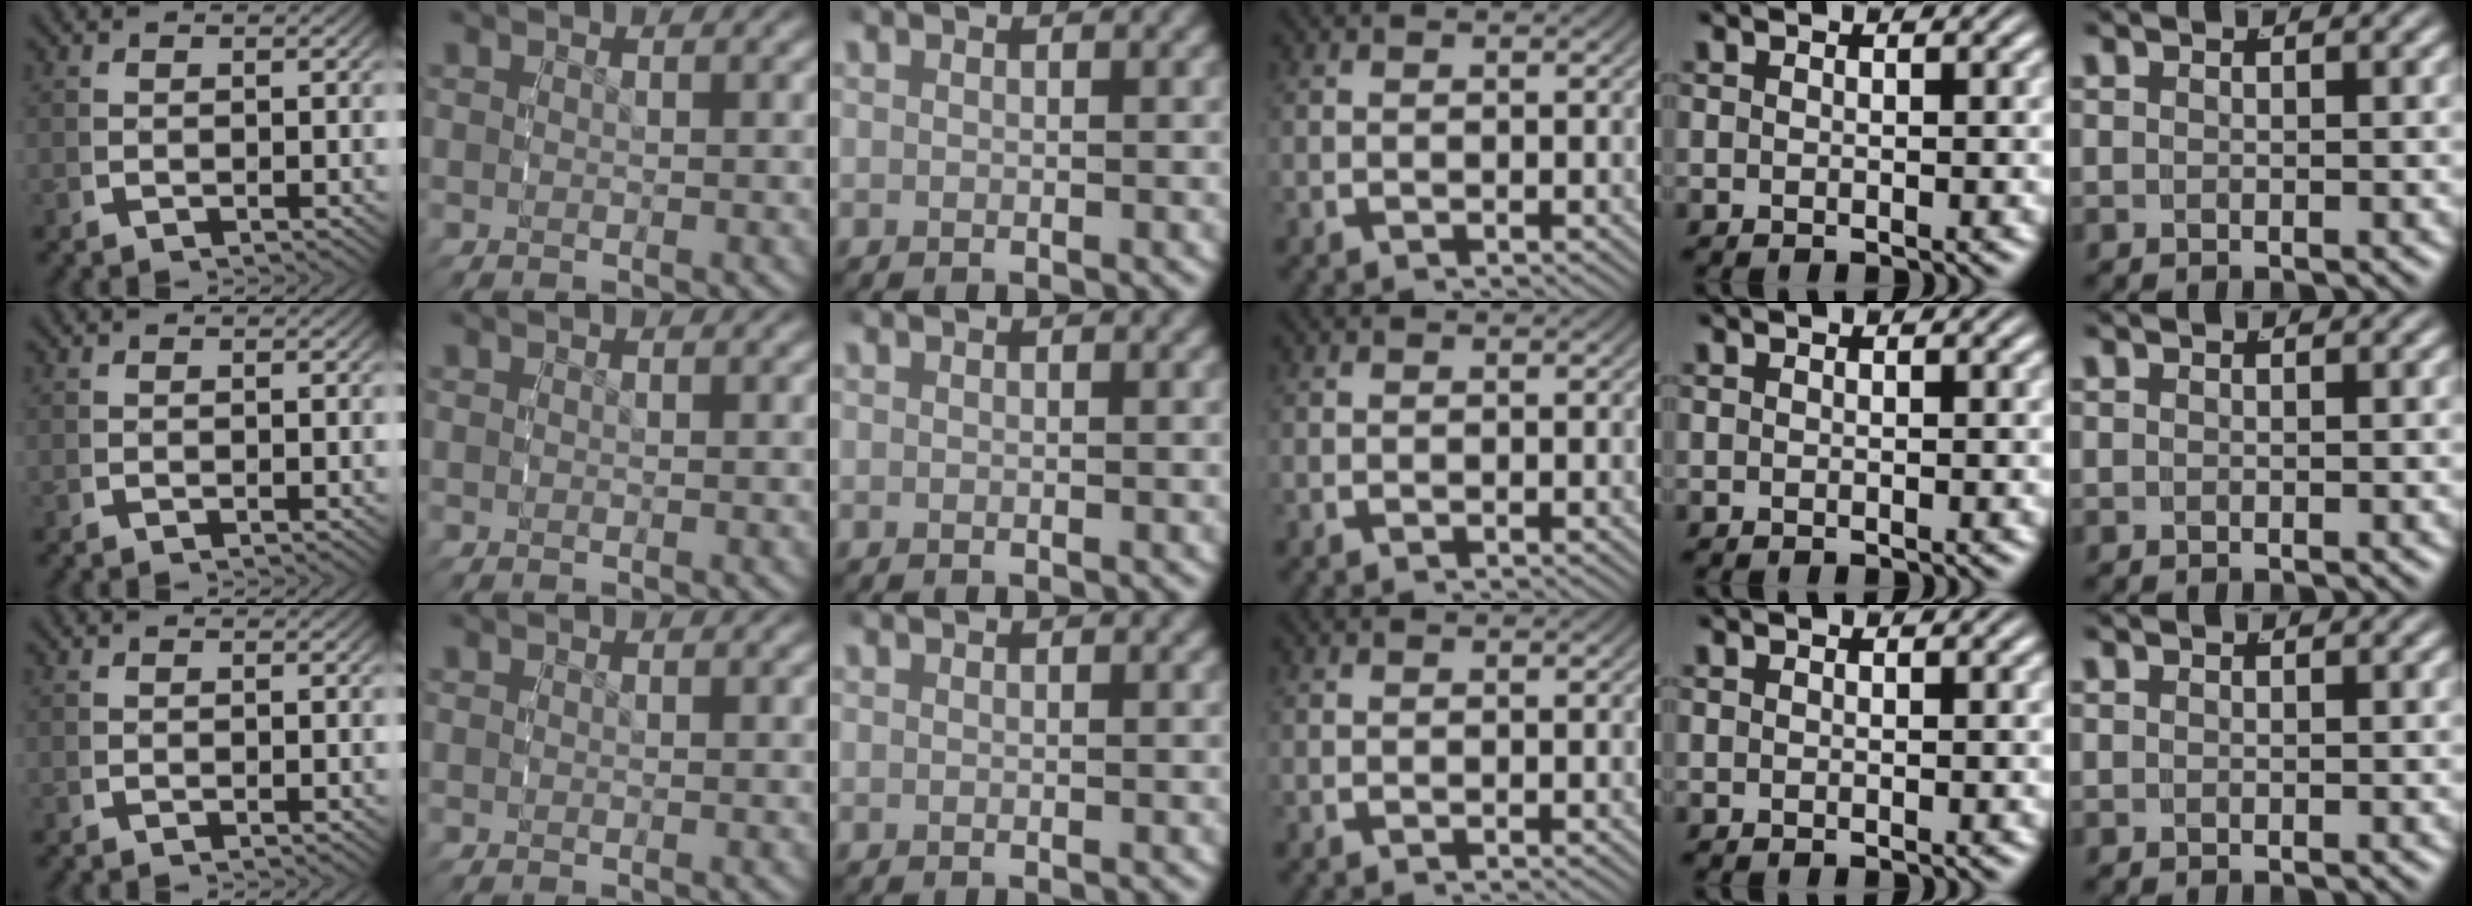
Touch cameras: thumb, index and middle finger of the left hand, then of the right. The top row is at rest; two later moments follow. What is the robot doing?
{"motion": "reach", "object": "backpack"}